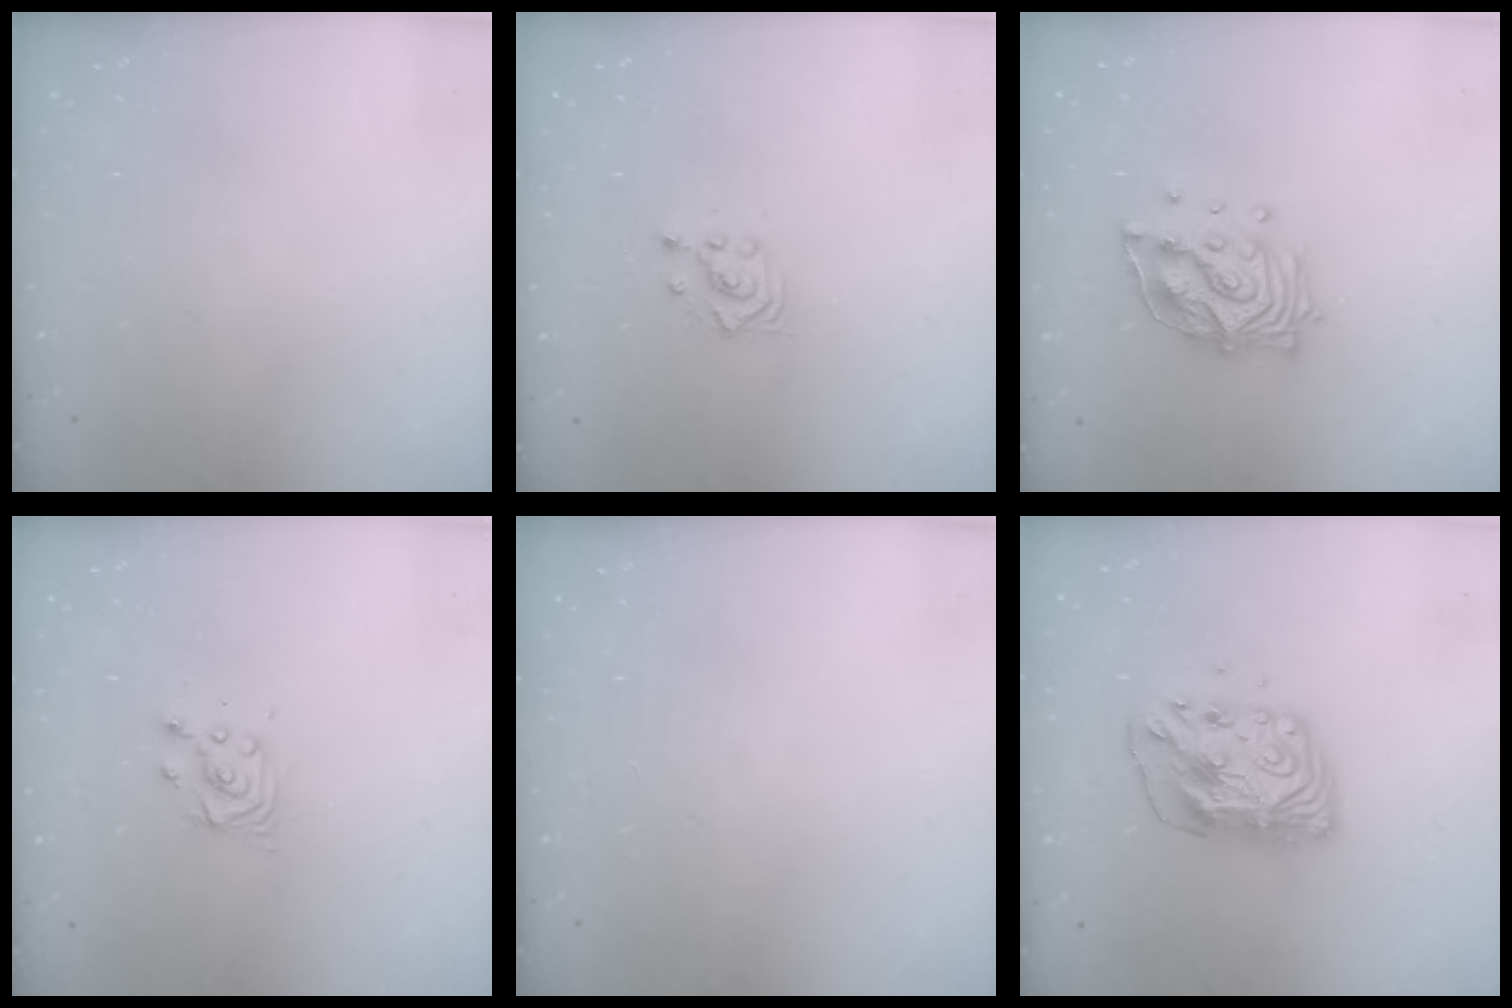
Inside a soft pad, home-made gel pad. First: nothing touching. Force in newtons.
{"total": 2.3, "press": 2.3, "slide": 0.2}
{"total": 14.2, "press": 14.1, "slide": 1.9}
{"total": 4.7, "press": 4.7, "slide": 0.5}
{"total": 0.0}
{"total": 10.2, "press": 10.2, "slide": 0.9}